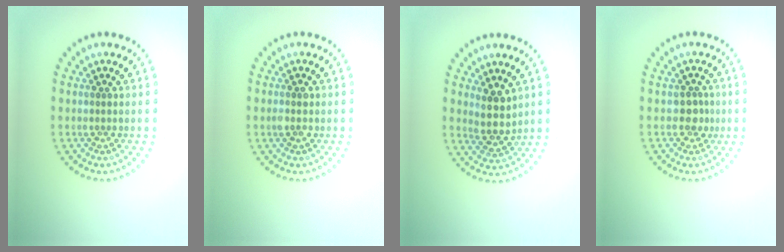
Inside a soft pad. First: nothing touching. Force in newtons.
{"total": 1.1, "press": 1.1, "slide": 0.0}
{"total": 2.8, "press": 2.5, "slide": 1.4}
{"total": 1.7, "press": 1.4, "slide": 0.9}